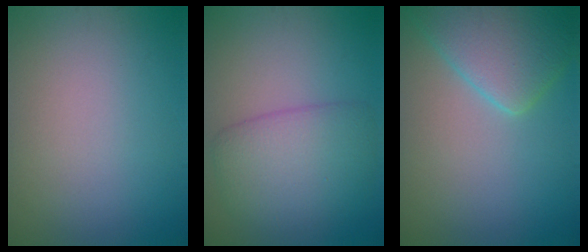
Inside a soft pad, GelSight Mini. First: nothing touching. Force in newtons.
{"total": 5.4, "press": 5.4, "slide": 0.2}
{"total": 6.0, "press": 6.0, "slide": 0.3}